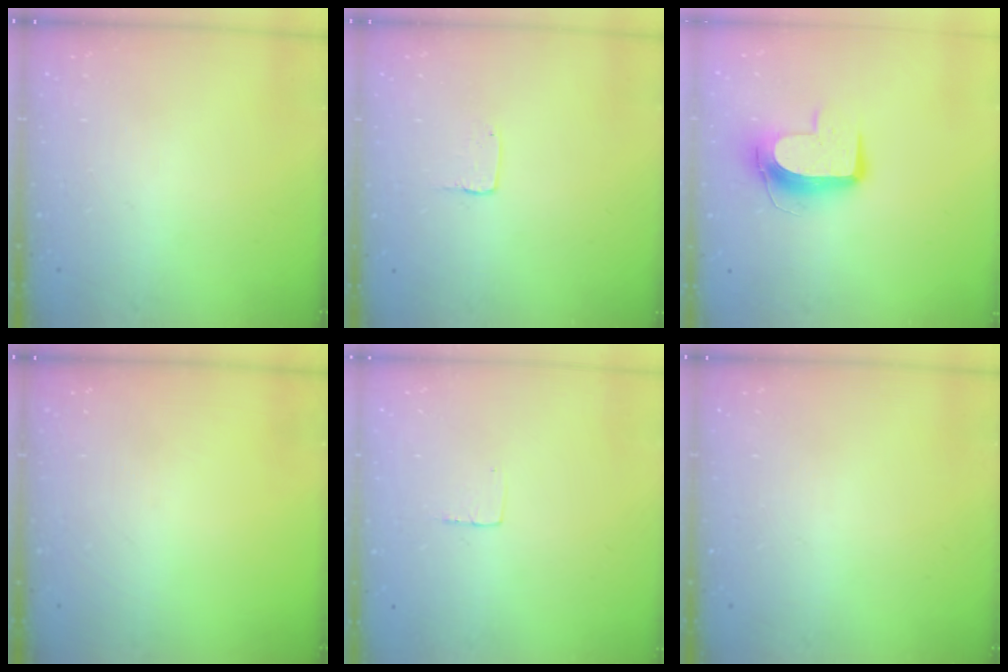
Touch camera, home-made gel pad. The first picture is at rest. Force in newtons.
{"total": 2.0, "press": 2.0, "slide": 0.2}
{"total": 10.6, "press": 10.5, "slide": 1.0}
{"total": 0.0}
{"total": 3.0, "press": 3.0, "slide": 0.2}
{"total": 0.0}